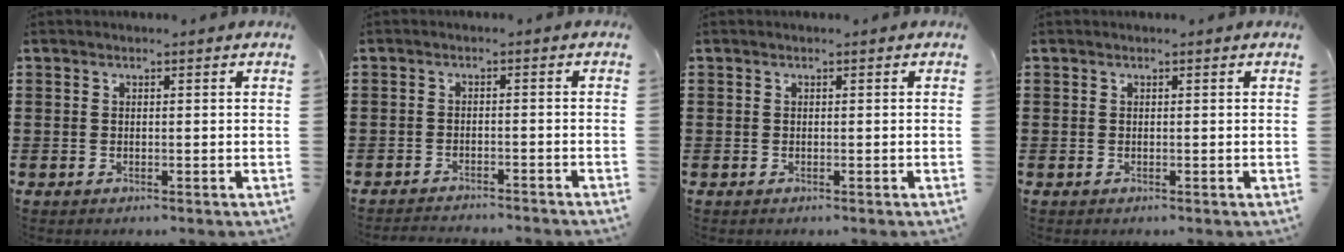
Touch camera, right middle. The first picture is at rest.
{"total": 2.1, "force": [-2.0, -0.1, 0.1], "torque": [-0.006, 0.002, -0.043]}
{"total": 0.0}
{"total": 0.0}